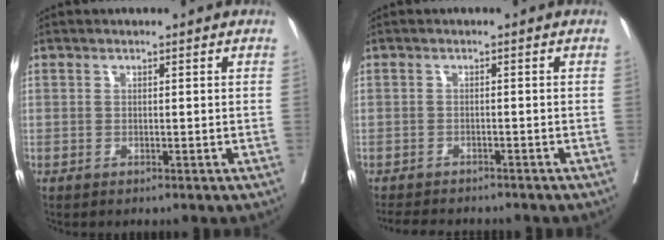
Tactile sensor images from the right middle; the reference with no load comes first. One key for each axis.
{"total": 7.0, "fx": -6.3, "fy": 2.0, "fz": 2.3, "tx": -0.036, "ty": -0.008, "tz": -0.089}